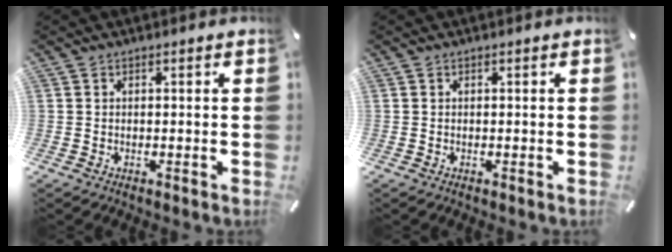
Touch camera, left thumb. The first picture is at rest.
{"total": 0.0}